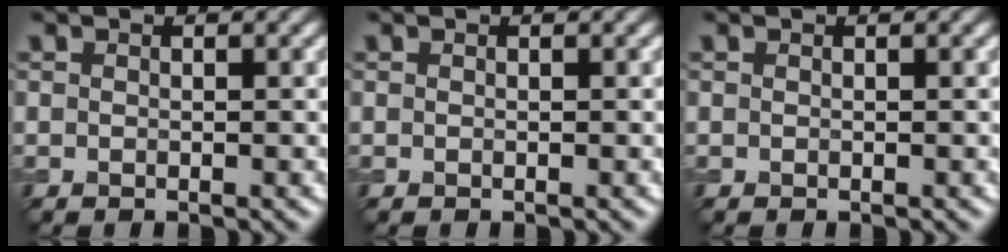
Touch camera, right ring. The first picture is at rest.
{"total": 0.0}
{"total": 0.0}